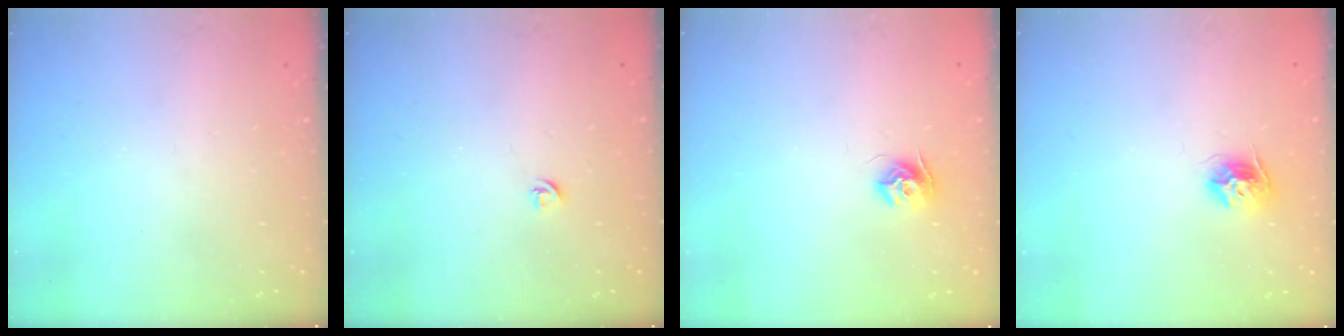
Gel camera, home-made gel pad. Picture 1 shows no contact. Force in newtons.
{"total": 3.6, "press": 3.6, "slide": 0.5}
{"total": 8.1, "press": 8.1, "slide": 0.1}
{"total": 9.3, "press": 9.3, "slide": 0.3}